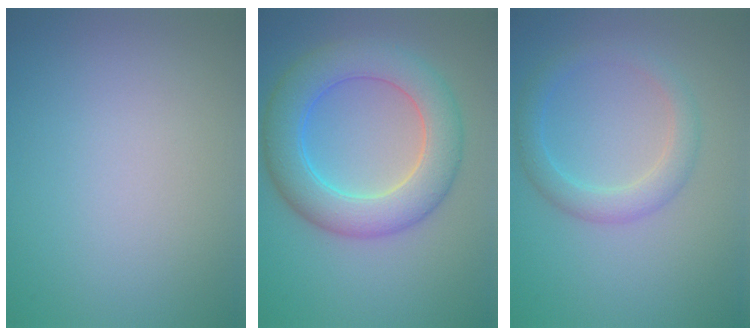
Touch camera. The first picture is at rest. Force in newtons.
{"total": 7.2, "press": 7.2, "slide": 0.2}
{"total": 2.8, "press": 2.8, "slide": 0.2}